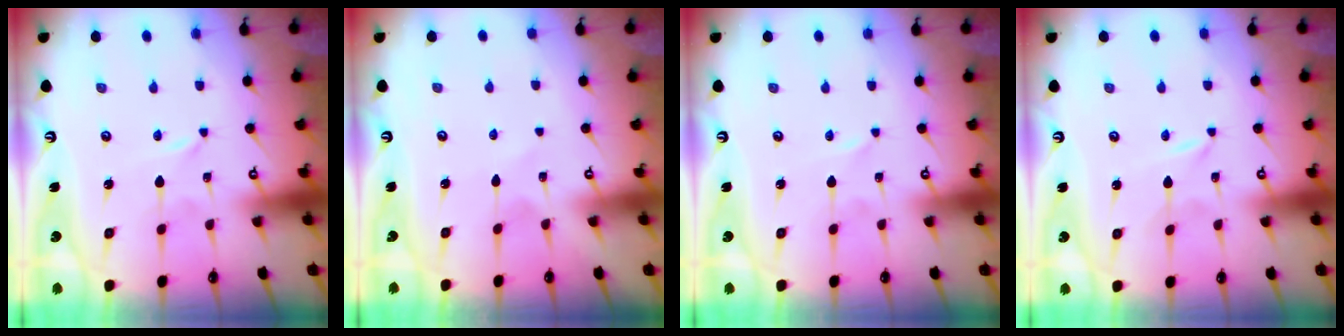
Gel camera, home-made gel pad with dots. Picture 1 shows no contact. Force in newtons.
{"total": 1.6, "press": 1.6, "slide": 0.2}
{"total": 0.0}
{"total": 0.0}